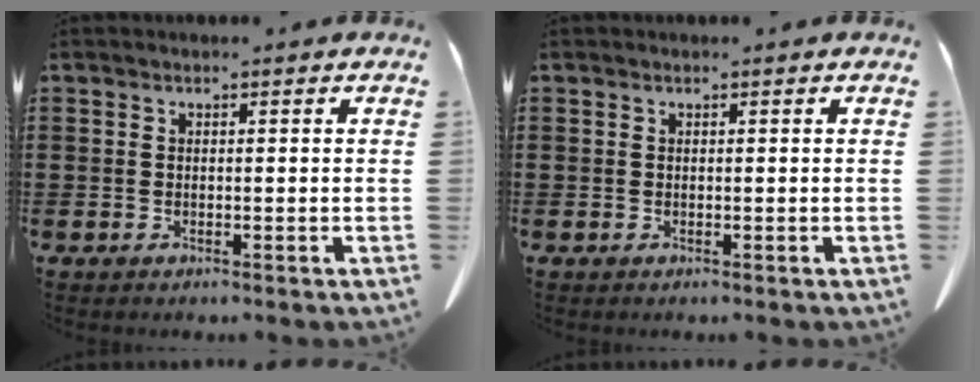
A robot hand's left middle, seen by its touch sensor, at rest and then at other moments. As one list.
[{"total": 0.0}]